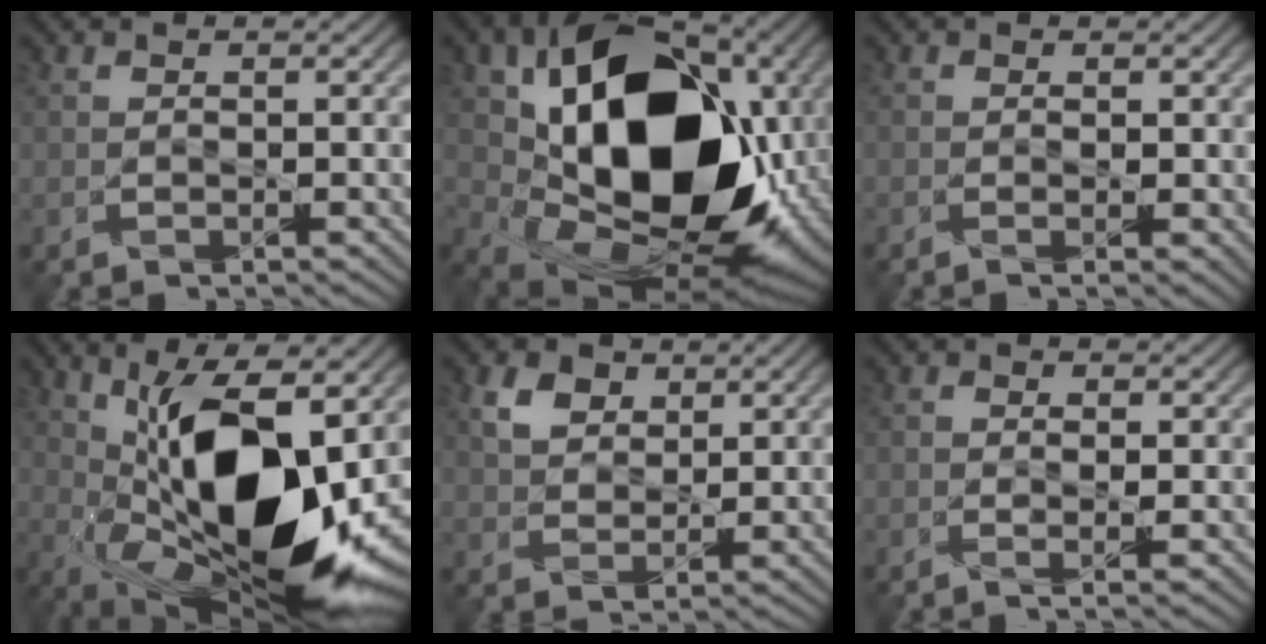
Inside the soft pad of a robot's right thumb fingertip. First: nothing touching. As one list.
[{"total": 18.6, "force": [1.7, 12.7, 13.5], "torque": [-0.239, -0.031, 0.039]}, {"total": 0.6, "force": [0.0, -0.2, 0.6], "torque": [-0.006, 0.003, -0.004]}, {"total": 16.3, "force": [2.2, 6.6, 14.8], "torque": [-0.241, -0.002, 0.034]}, {"total": 4.1, "force": [2.4, 2.6, 2.1], "torque": [-0.047, 0.003, 0.043]}, {"total": 1.2, "force": [-0.5, -0.1, 1.1], "torque": [-0.013, 0.006, -0.012]}]